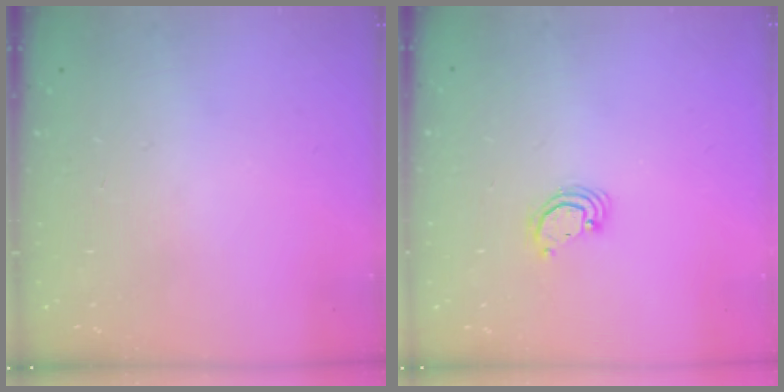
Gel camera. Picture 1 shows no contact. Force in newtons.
{"total": 2.7, "press": 2.7, "slide": 0.2}